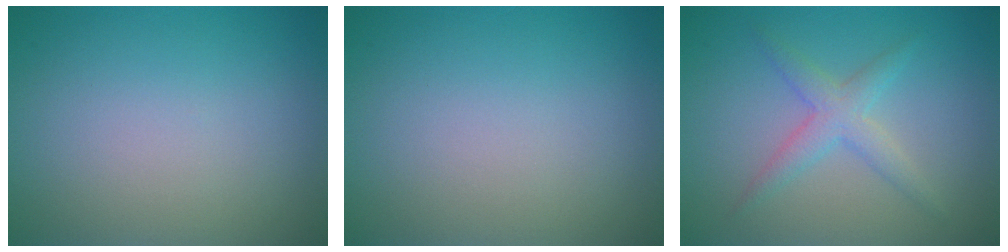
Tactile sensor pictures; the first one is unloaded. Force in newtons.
{"total": 0.0}
{"total": 2.6, "press": 2.6, "slide": 0.1}